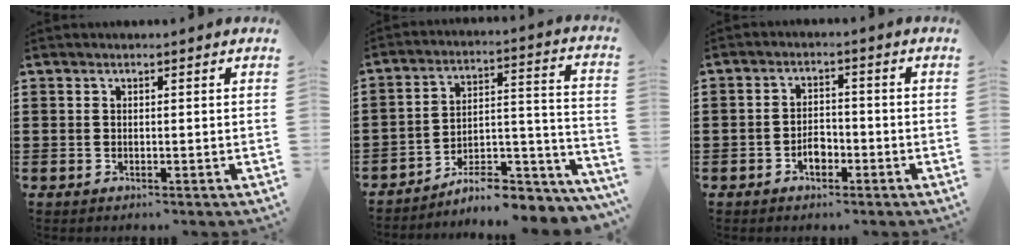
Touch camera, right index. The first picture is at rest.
{"total": 7.5, "force": [-6.4, 1.9, 3.4], "torque": [-0.045, 0.010, -0.120]}
{"total": 3.2, "force": [-1.6, 2.0, 2.0], "torque": [-0.030, 0.001, -0.033]}